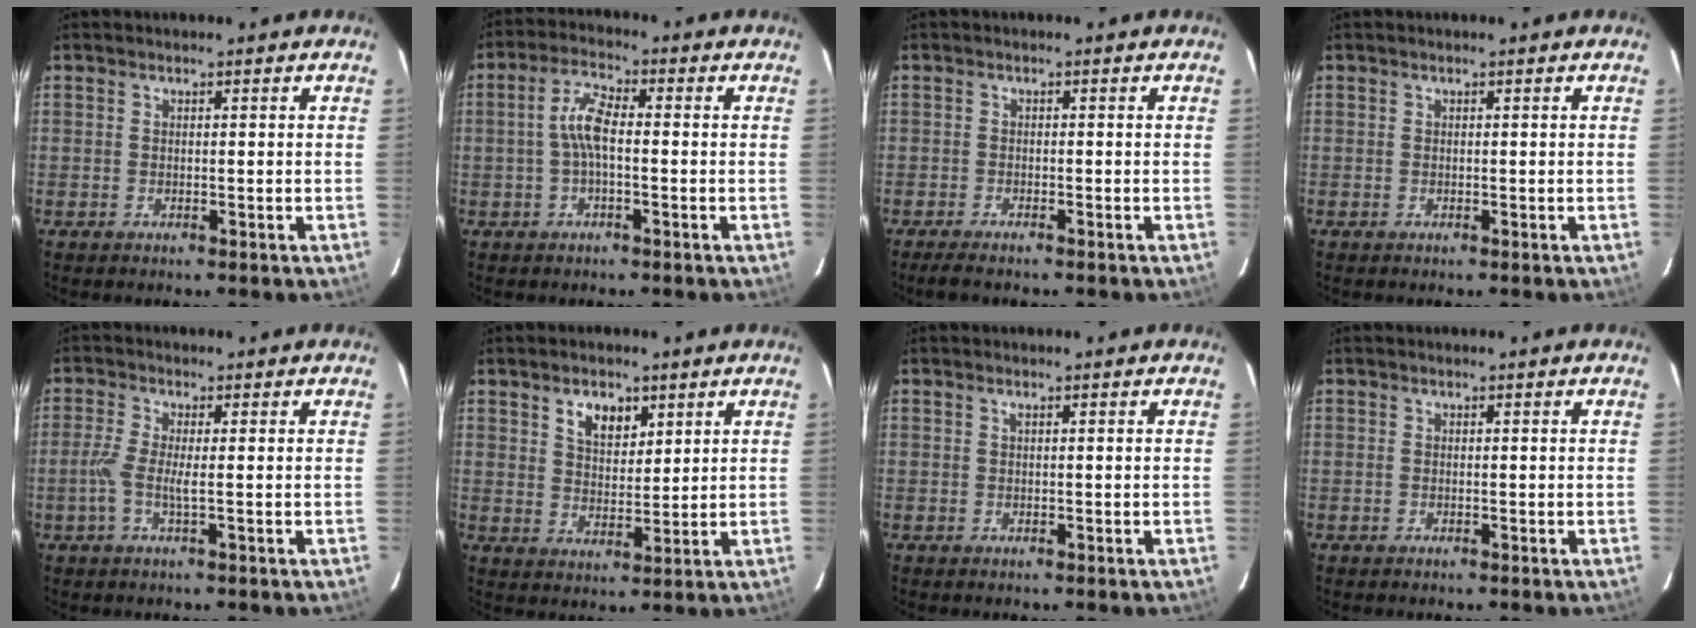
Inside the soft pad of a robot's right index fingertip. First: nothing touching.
{"total": 5.2, "force": [-0.6, 1.6, 4.9], "torque": [-0.105, 0.016, -0.013]}
{"total": 3.2, "force": [-2.8, 0.2, 1.5], "torque": [-0.040, -0.011, -0.049]}
{"total": 0.0}
{"total": 3.8, "force": [-0.8, 0.2, 3.7], "torque": [-0.088, 0.001, -0.020]}
{"total": 5.8, "force": [3.2, 3.4, 3.4], "torque": [-0.054, 0.005, 0.060]}
{"total": 0.0}
{"total": 0.0}